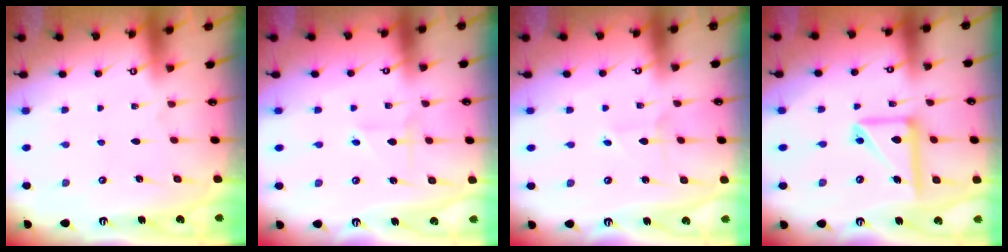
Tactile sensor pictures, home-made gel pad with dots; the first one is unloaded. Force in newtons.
{"total": 2.3, "press": 2.3, "slide": 0.4}
{"total": 1.9, "press": 1.9, "slide": 0.1}
{"total": 14.2, "press": 14.0, "slide": 2.4}